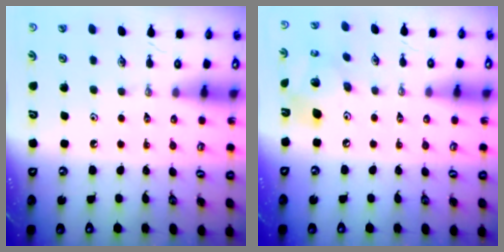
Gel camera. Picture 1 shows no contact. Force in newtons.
{"total": 14.7, "press": 14.4, "slide": 2.6}